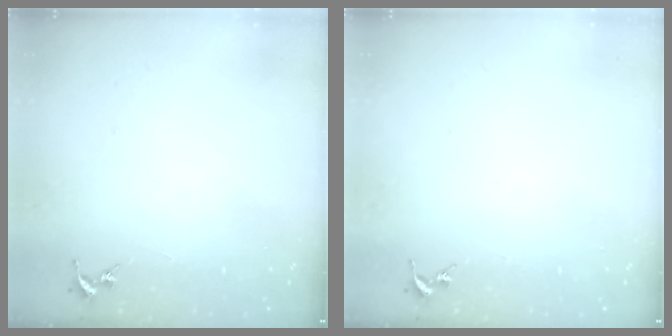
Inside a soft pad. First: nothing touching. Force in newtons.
{"total": 0.0}